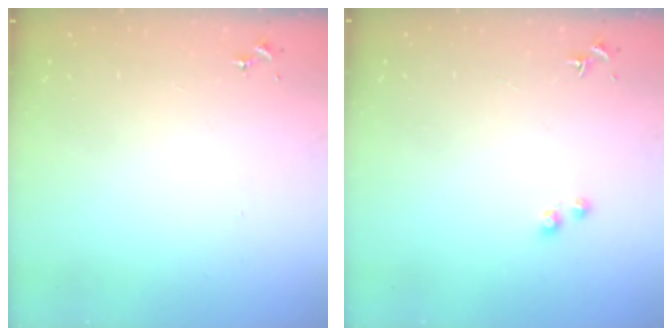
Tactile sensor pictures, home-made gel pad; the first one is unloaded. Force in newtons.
{"total": 2.7, "press": 2.6, "slide": 0.9}